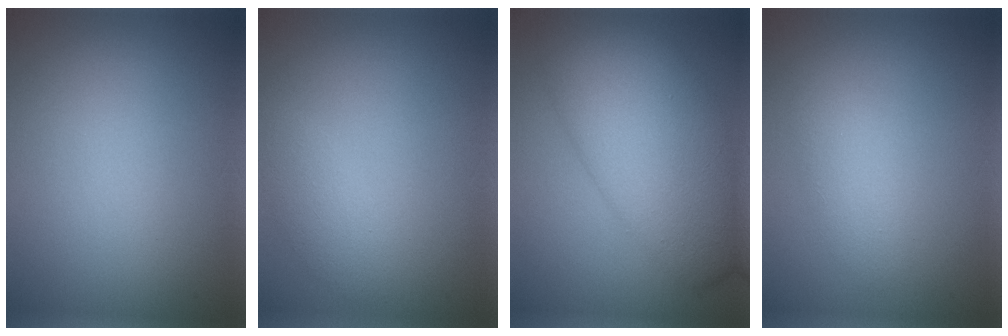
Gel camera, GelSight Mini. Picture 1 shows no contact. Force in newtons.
{"total": 1.9, "press": 1.9, "slide": 0.1}
{"total": 9.6, "press": 9.6, "slide": 0.2}
{"total": 1.9, "press": 1.9, "slide": 0.1}